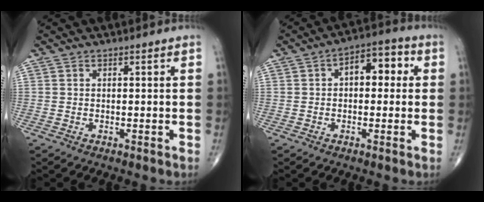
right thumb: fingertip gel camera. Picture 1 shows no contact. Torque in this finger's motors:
{"motor_torque": [0.27, 1.45, 0.70, -0.10, 0.08]}